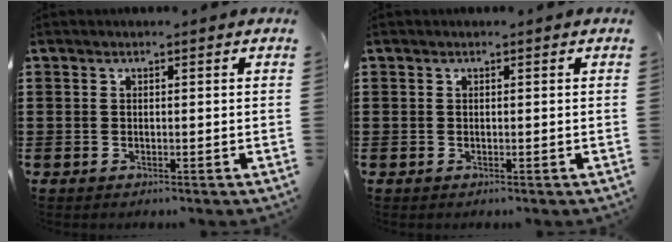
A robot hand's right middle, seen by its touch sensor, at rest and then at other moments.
{"total": 0.0}